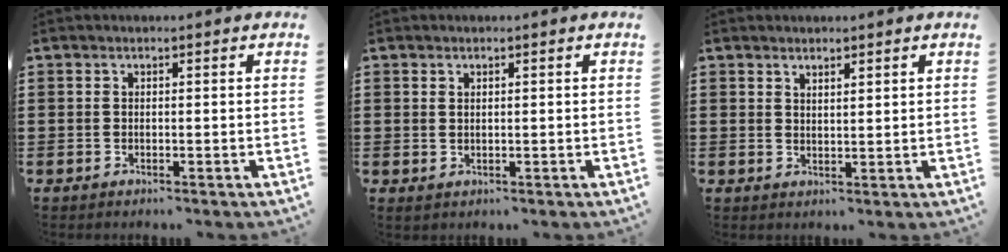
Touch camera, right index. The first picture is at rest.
{"total": 1.0, "force": [0.7, 0.3, 0.6], "torque": [-0.013, 0.000, 0.015]}
{"total": 1.6, "force": [1.5, 0.3, 0.3], "torque": [-0.008, 0.003, 0.029]}